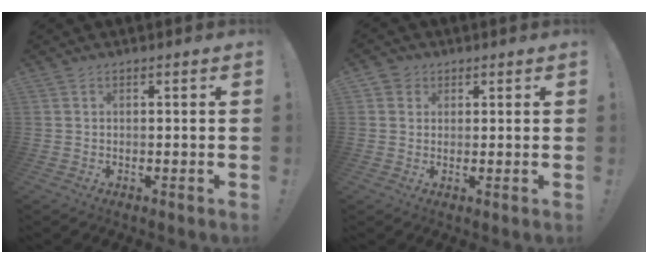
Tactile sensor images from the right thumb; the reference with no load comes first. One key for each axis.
{"total": 3.2, "fx": 1.2, "fy": 2.8, "fz": 0.6, "tx": -0.009, "ty": 0.000, "tz": 0.023}